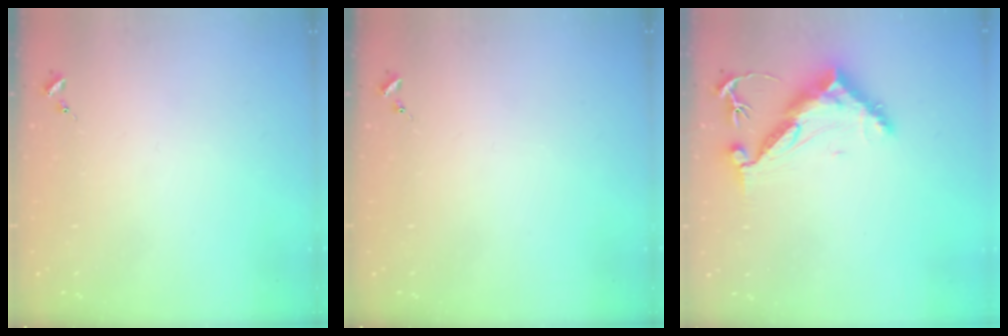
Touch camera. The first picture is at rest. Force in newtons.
{"total": 0.0}
{"total": 11.4, "press": 11.4, "slide": 0.8}